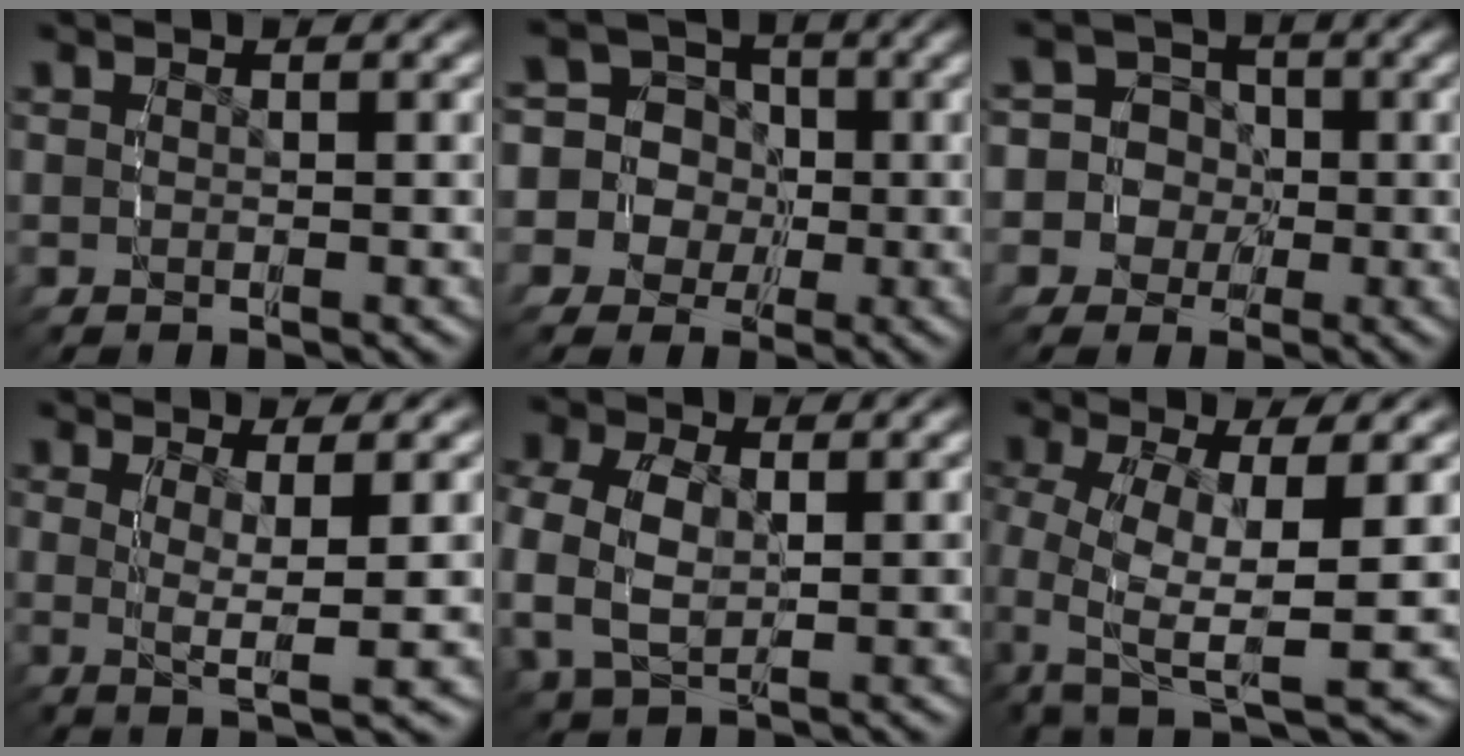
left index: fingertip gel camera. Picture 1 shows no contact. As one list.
[{"total": 13.4, "force": [-1.5, 12.8, 3.8], "torque": [-0.125, -0.035, -0.043]}, {"total": 10.7, "force": [-1.6, 10.3, 2.6], "torque": [-0.087, -0.026, -0.043]}, {"total": 5.5, "force": [-0.2, 1.4, 5.4], "torque": [-0.083, -0.012, 0.003]}, {"total": 6.0, "force": [0.4, 4.8, 3.6], "torque": [-0.099, -0.008, 0.009]}, {"total": 9.8, "force": [-1.4, 6.2, 7.5], "torque": [-0.164, -0.038, -0.005]}]